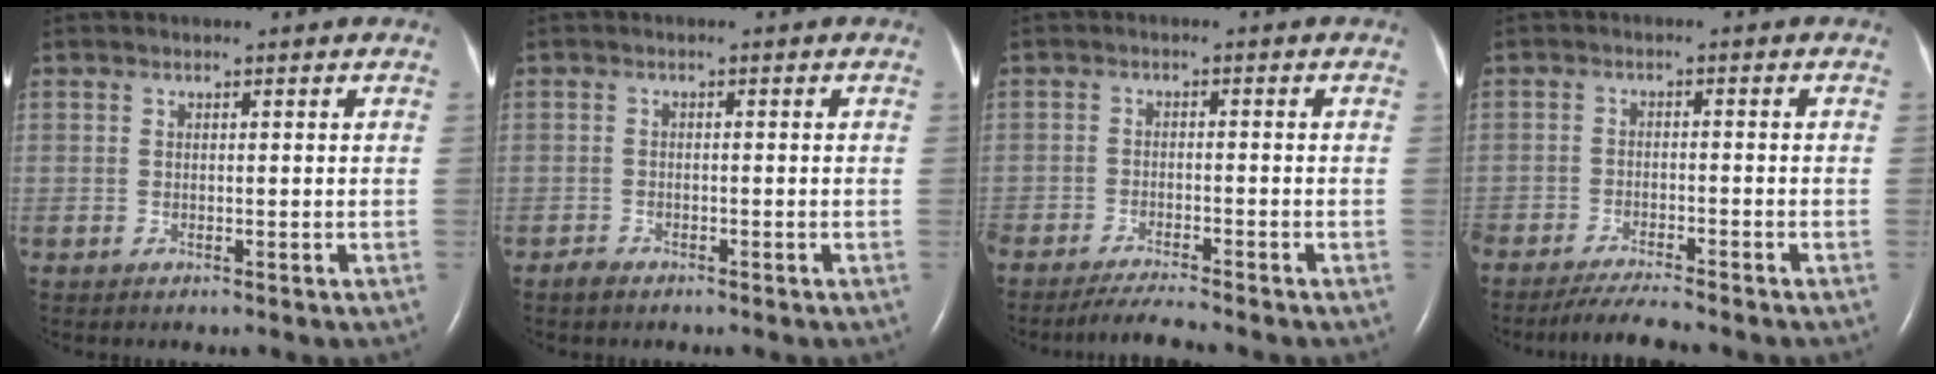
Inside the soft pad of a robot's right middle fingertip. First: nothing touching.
{"total": 1.3, "force": [-1.1, 0.6, 0.3], "torque": [-0.011, 0.001, -0.020]}
{"total": 4.6, "force": [-4.2, -0.5, 1.7], "torque": [-0.033, -0.018, -0.074]}
{"total": 5.5, "force": [-5.1, -0.1, 2.3], "torque": [-0.040, -0.019, -0.088]}